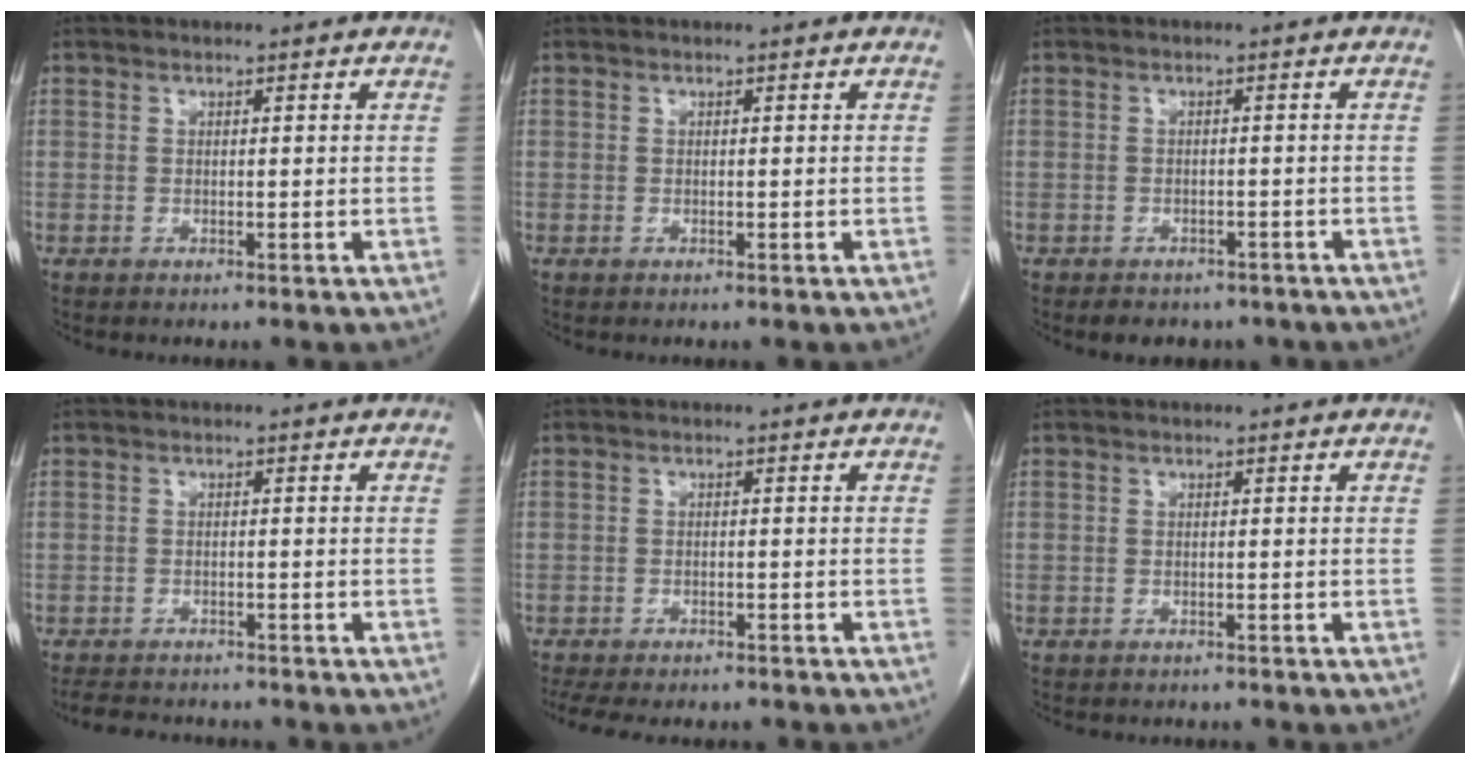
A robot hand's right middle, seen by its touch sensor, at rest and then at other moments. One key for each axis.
{"total": 0.0}
{"total": 5.8, "fx": -4.7, "fy": 2.9, "fz": 1.8, "tx": -0.020, "ty": 0.006, "tz": -0.050}
{"total": 7.2, "fx": -6.5, "fy": 1.9, "fz": 2.2, "tx": -0.034, "ty": -0.006, "tz": -0.094}
{"total": 12.6, "fx": -10.9, "fy": 3.4, "fz": 5.2, "tx": -0.104, "ty": -0.010, "tz": -0.143}
{"total": 4.2, "fx": -3.8, "fy": 1.3, "fz": 1.3, "tx": -0.018, "ty": -0.003, "tz": -0.045}